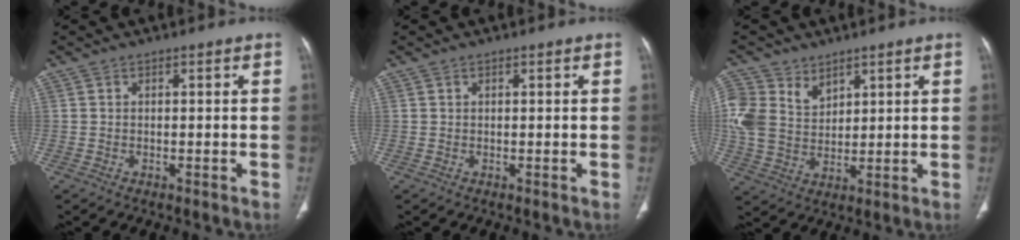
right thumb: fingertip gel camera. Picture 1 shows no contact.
{"total": 0.0}
{"total": 9.9, "force": [4.6, 7.4, 4.6], "torque": [-0.083, -0.013, 0.103]}